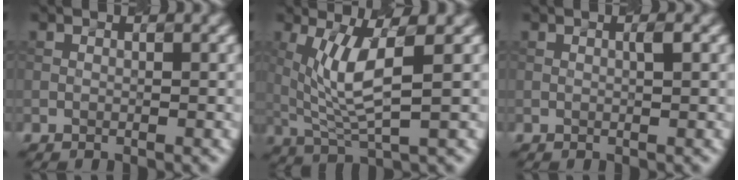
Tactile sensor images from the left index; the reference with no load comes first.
{"total": 5.1, "force": [1.0, 1.2, 4.8], "torque": [-0.112, -0.009, 0.038]}
{"total": 0.5, "force": [-0.1, -0.1, 0.5], "torque": [-0.012, 0.005, 0.005]}